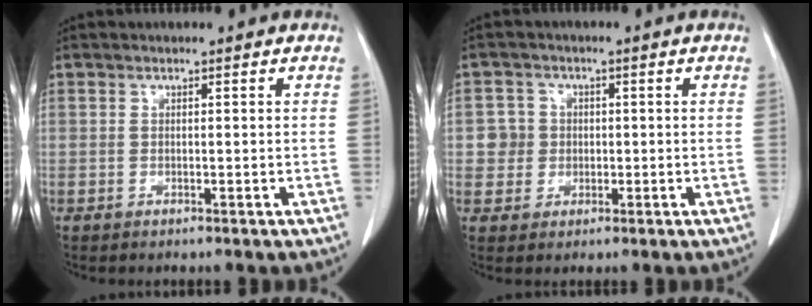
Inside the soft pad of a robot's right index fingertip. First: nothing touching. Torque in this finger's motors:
{"motor_torque": [0.20, 0.12, 0.12, 0.01]}